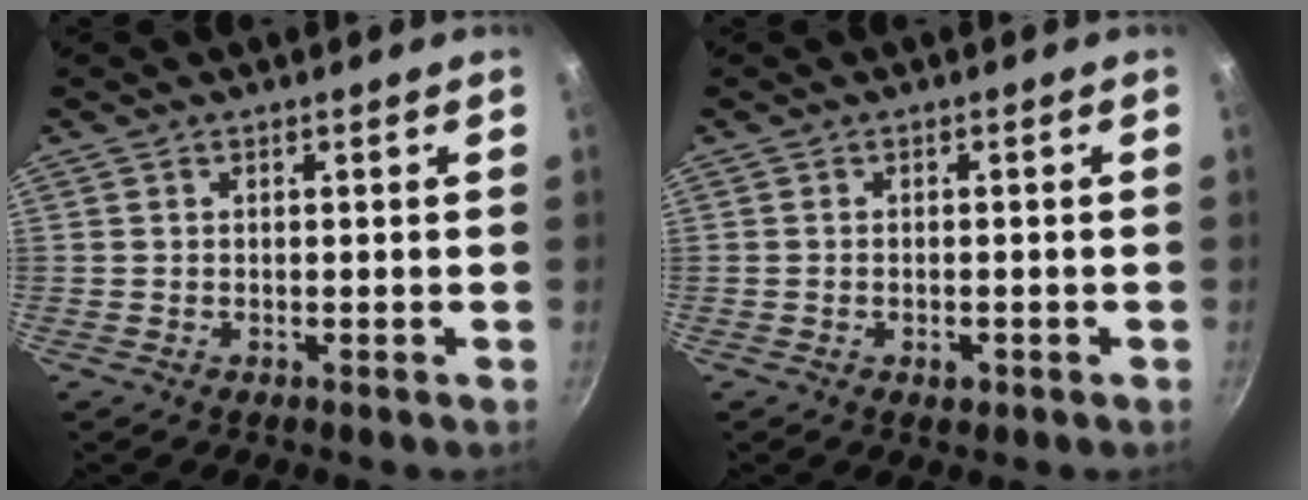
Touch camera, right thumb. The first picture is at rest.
{"total": 1.7, "force": [-0.8, 1.0, 1.2], "torque": [-0.020, 0.001, -0.013]}